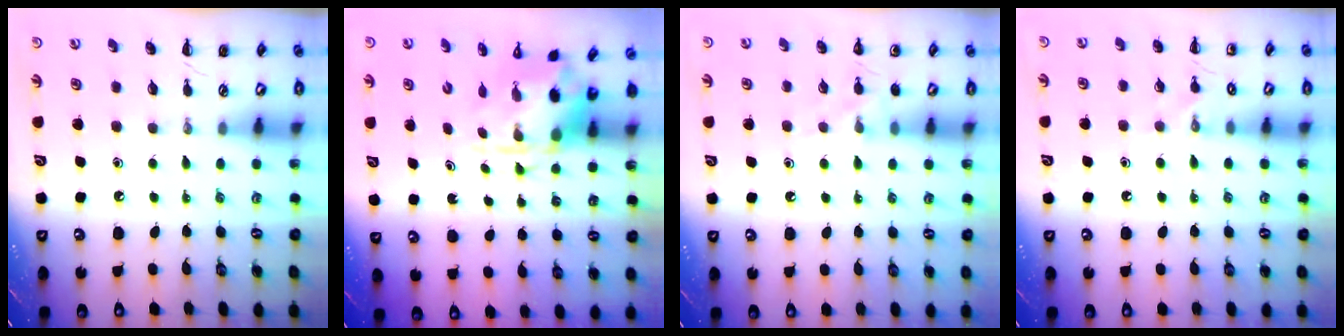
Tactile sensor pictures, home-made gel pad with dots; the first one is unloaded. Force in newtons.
{"total": 3.7, "press": 3.6, "slide": 0.9}
{"total": 7.9, "press": 7.7, "slide": 1.8}
{"total": 8.0, "press": 7.8, "slide": 1.8}